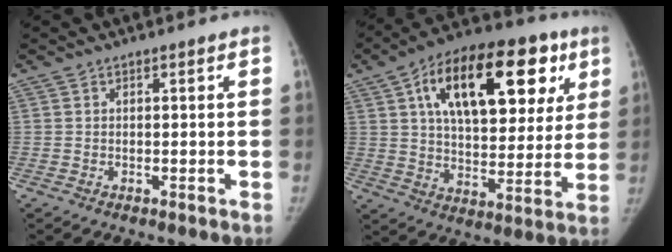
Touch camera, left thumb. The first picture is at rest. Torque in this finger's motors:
{"motor_torque": [1.39, 1.45, 2.00, -0.77, 0.53]}